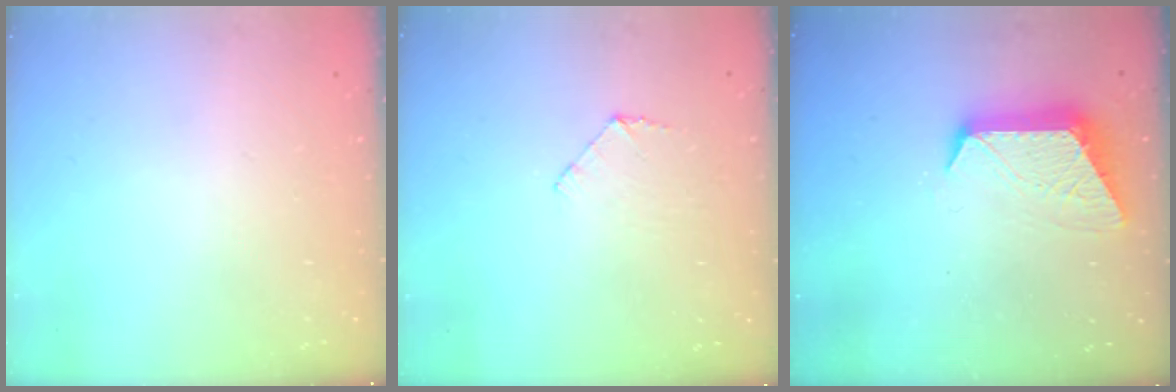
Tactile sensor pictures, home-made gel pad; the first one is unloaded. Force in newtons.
{"total": 5.2, "press": 5.2, "slide": 0.4}
{"total": 10.7, "press": 10.7, "slide": 0.7}